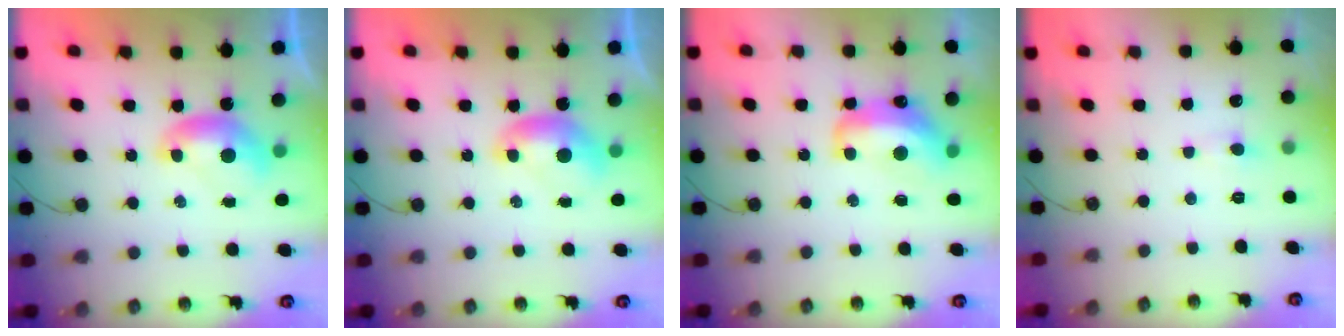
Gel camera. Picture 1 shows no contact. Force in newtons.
{"total": 0.0}
{"total": 6.4, "press": 6.3, "slide": 0.9}
{"total": 0.6, "press": 0.3, "slide": 0.4}